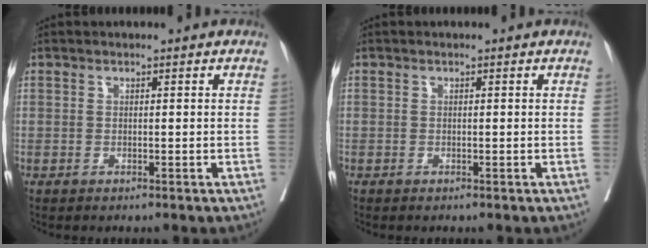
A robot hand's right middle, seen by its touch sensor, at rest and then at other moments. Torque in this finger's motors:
{"motor_torque": [1.08, -1.06, -0.26, -0.21]}